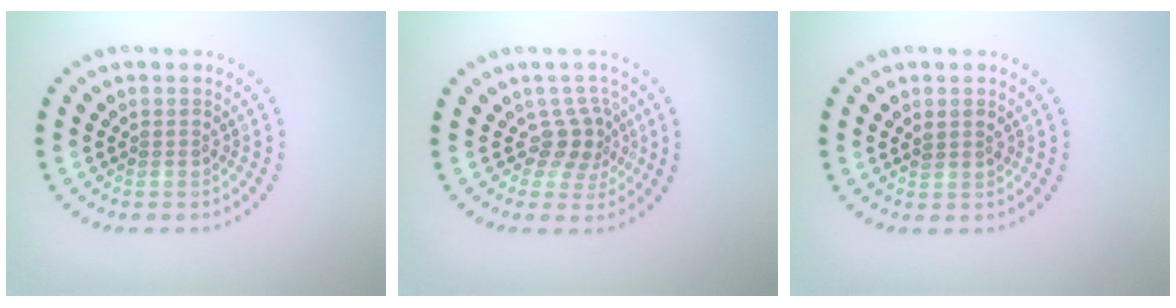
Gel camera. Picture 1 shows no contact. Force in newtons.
{"total": 2.5, "press": 1.8, "slide": 1.8}
{"total": 0.8, "press": 0.7, "slide": 0.4}